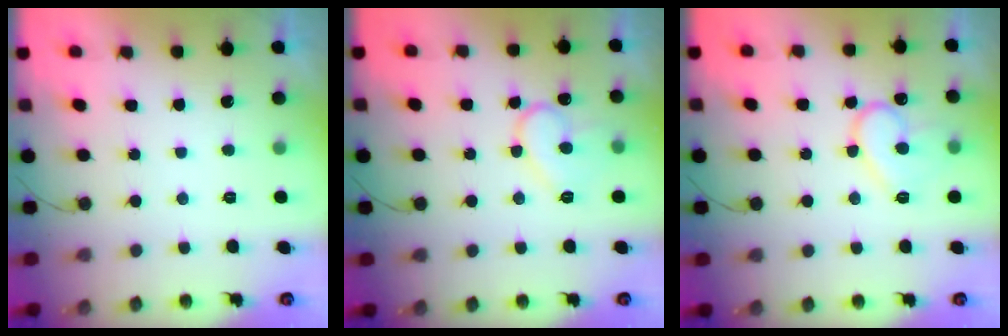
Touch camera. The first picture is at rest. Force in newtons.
{"total": 11.0, "press": 11.0, "slide": 0.9}
{"total": 11.8, "press": 11.7, "slide": 1.0}